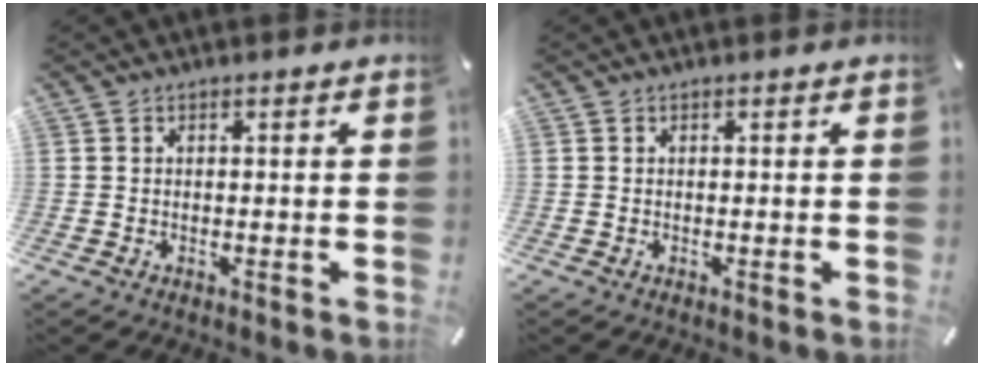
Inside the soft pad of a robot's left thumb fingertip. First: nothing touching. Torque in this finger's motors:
{"motor_torque": [0.00, 0.00, 0.00, 0.00, 0.00]}